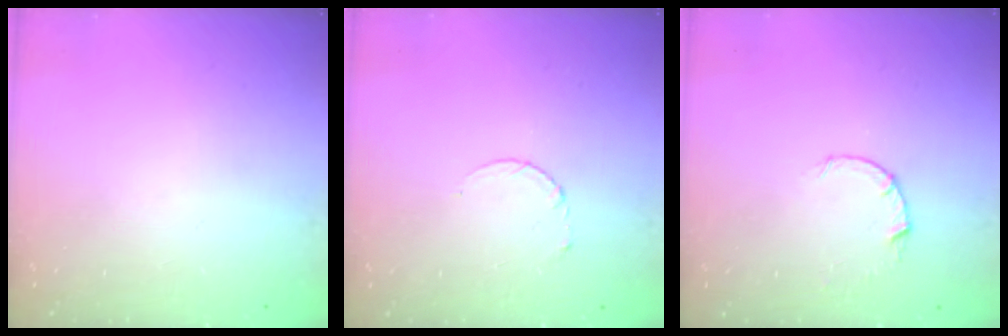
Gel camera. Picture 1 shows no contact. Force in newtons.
{"total": 2.5, "press": 2.5, "slide": 0.3}
{"total": 2.6, "press": 2.6, "slide": 0.4}